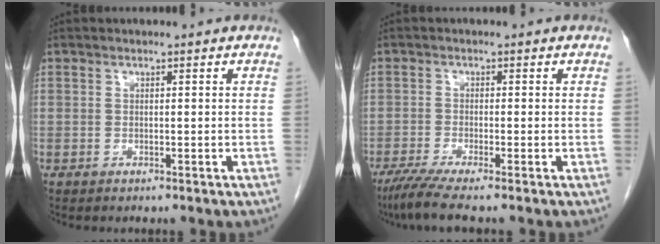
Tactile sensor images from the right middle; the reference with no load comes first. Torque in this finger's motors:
{"motor_torque": [0.77, -0.53, 0.01, 0.05]}